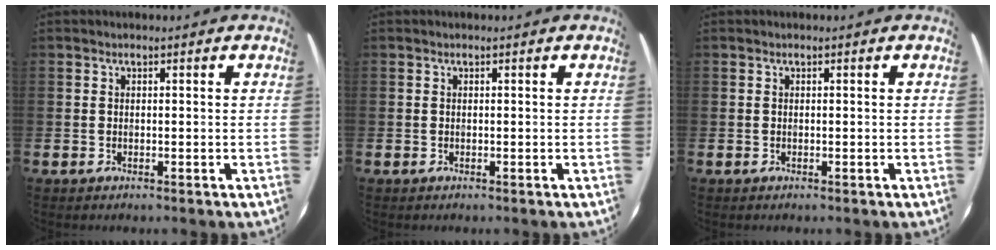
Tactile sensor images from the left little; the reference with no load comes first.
{"total": 0.0}
{"total": 0.0}